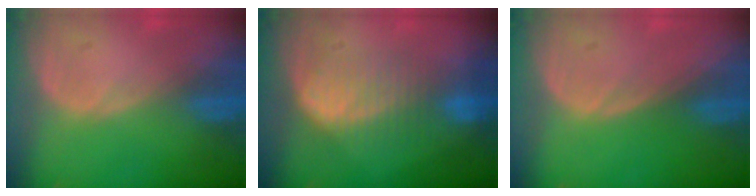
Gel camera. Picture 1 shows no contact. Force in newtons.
{"total": 6.9, "press": 6.8, "slide": 1.1}
{"total": 0.0}